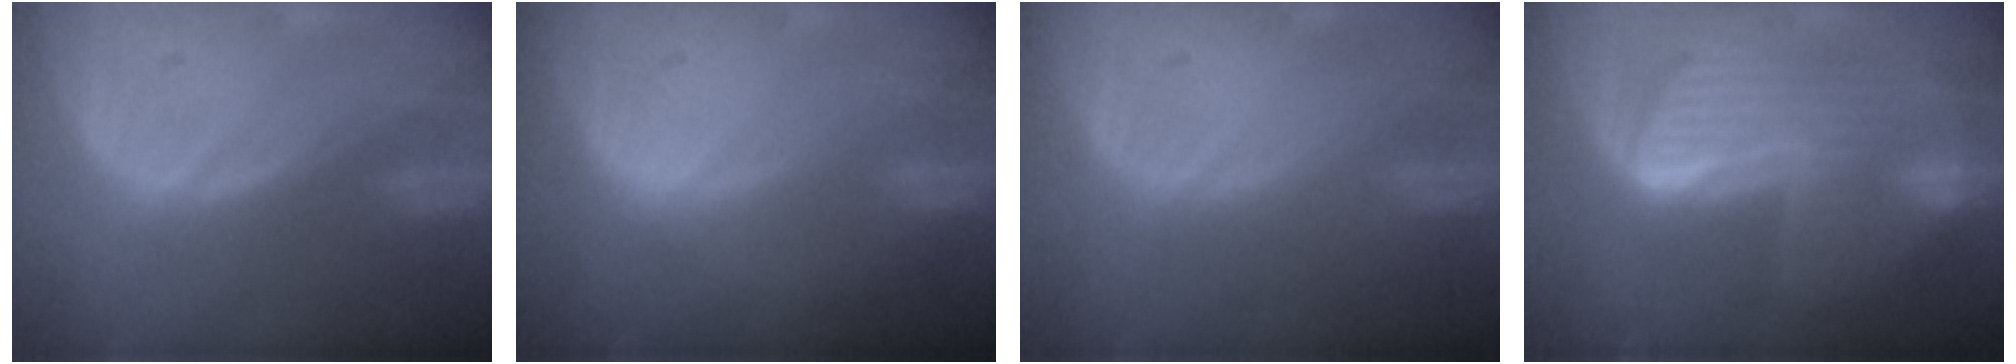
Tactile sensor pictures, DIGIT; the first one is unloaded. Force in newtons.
{"total": 0.0}
{"total": 0.0}
{"total": 10.4, "press": 10.4, "slide": 0.9}